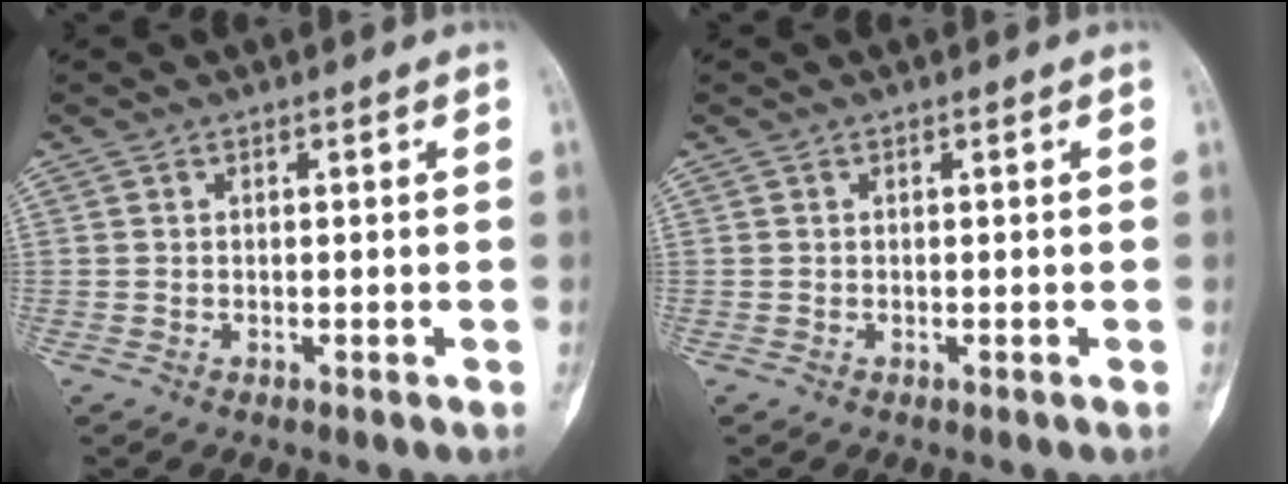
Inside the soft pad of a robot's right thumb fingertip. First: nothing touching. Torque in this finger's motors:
{"motor_torque": [0.11, 0.12, 0.02, -0.02, 0.00]}